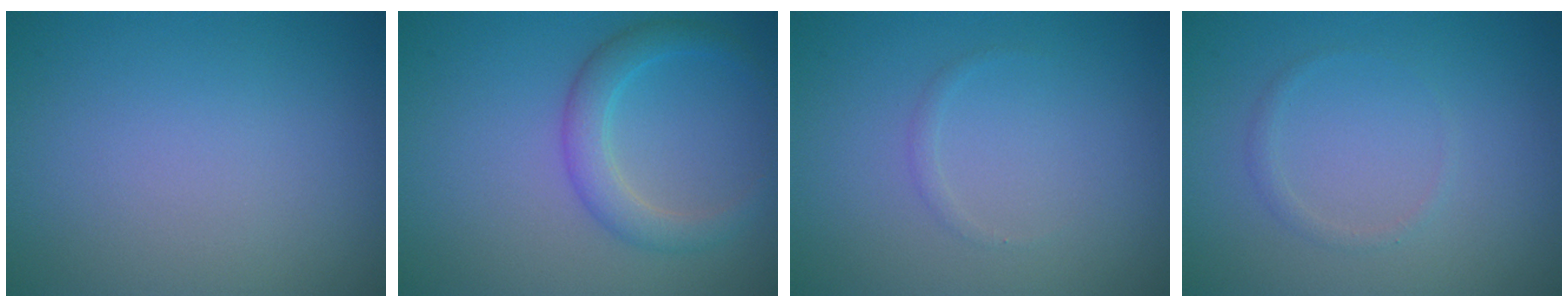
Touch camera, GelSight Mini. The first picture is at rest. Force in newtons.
{"total": 2.9, "press": 2.9, "slide": 0.1}
{"total": 0.5, "press": 0.5, "slide": 0.0}
{"total": 0.7, "press": 0.7, "slide": 0.0}